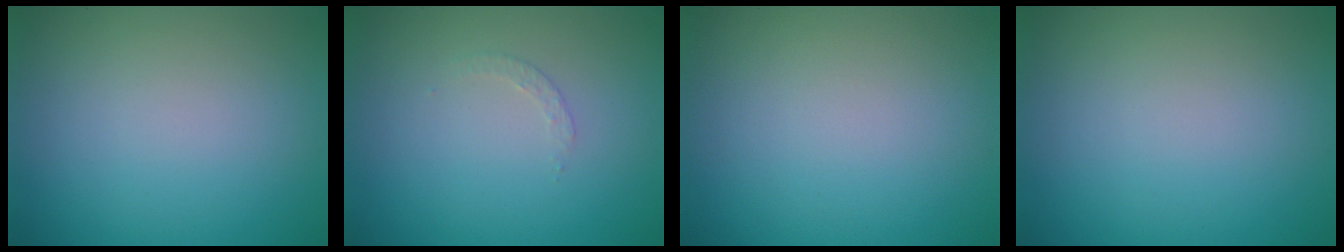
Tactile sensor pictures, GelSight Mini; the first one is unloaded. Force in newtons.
{"total": 1.1, "press": 1.1, "slide": 0.3}
{"total": 0.0}
{"total": 0.0}